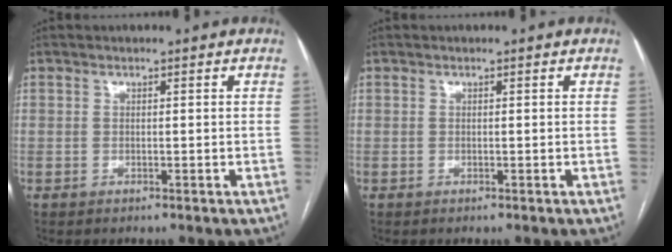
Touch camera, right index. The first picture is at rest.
{"total": 0.0}